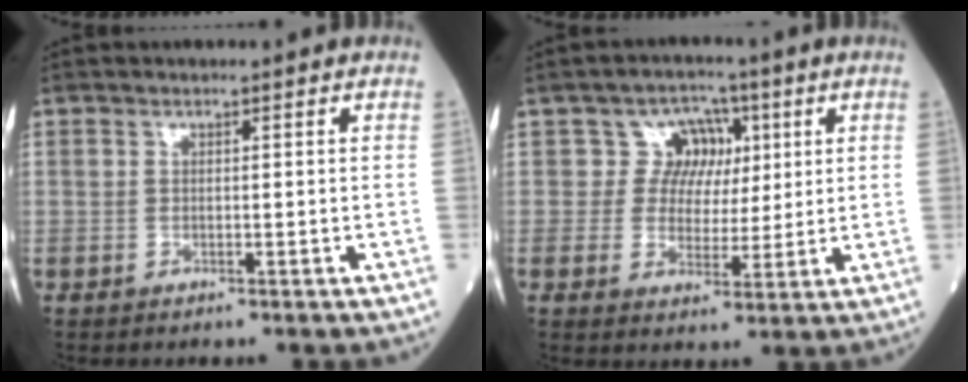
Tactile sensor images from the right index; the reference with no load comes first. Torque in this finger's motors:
{"motor_torque": [0.16, 0.04, 0.06, 0.00]}